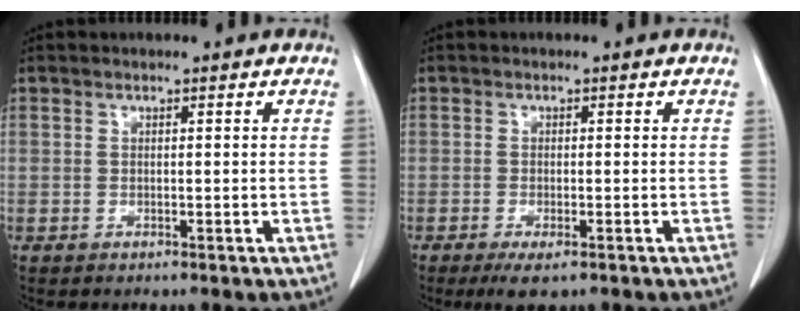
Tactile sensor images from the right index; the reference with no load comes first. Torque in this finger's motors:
{"motor_torque": [0.42, -0.31, 0.07, 0.05]}